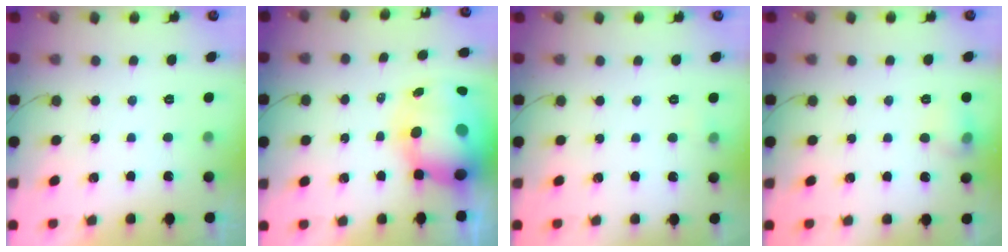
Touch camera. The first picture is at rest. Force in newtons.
{"total": 18.2, "press": 17.7, "slide": 4.5}
{"total": 3.5, "press": 3.4, "slide": 1.0}
{"total": 6.5, "press": 6.4, "slide": 1.4}